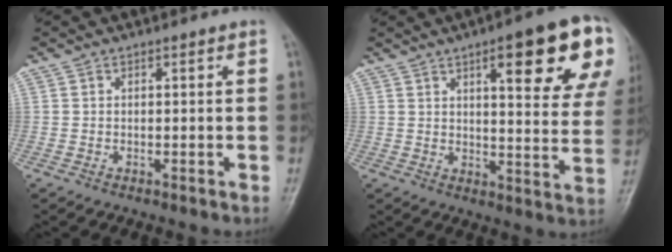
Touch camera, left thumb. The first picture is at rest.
{"total": 19.5, "force": [9.0, 4.9, 16.6], "torque": [-0.185, -0.025, 0.115]}